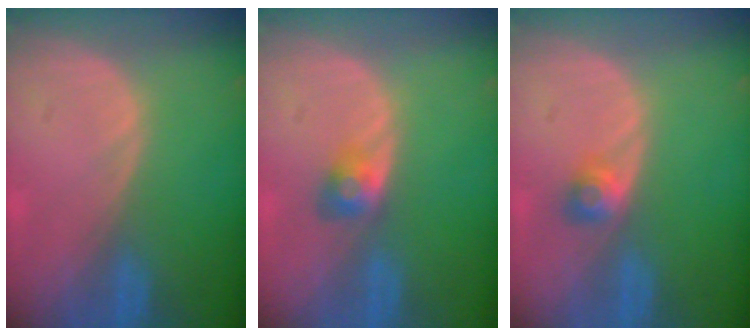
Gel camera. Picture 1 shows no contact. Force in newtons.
{"total": 2.8, "press": 2.5, "slide": 1.2}
{"total": 2.5, "press": 2.2, "slide": 1.2}